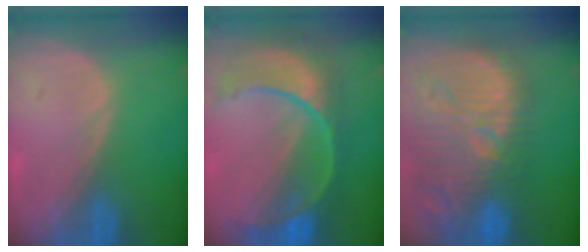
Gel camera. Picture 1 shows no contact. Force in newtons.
{"total": 10.9, "press": 9.2, "slide": 5.9}
{"total": 15.0, "press": 13.1, "slide": 7.2}